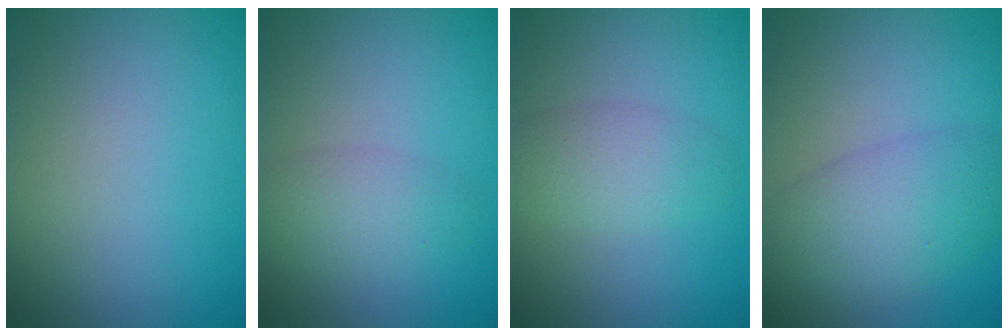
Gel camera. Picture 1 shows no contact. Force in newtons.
{"total": 2.6, "press": 2.6, "slide": 0.2}
{"total": 2.9, "press": 2.9, "slide": 0.1}
{"total": 5.8, "press": 5.8, "slide": 0.2}